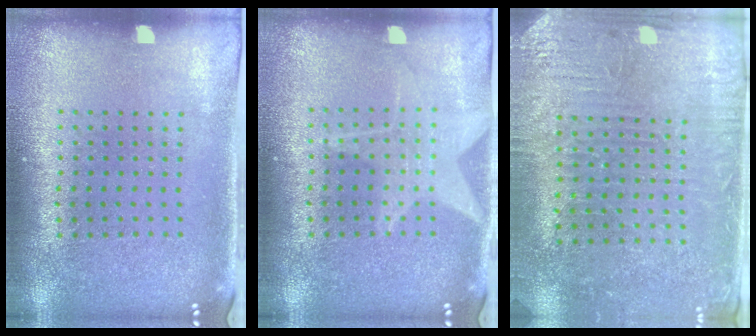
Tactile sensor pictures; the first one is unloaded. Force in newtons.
{"total": 1.9, "press": 1.9, "slide": 0.2}
{"total": 3.1, "press": 3.0, "slide": 0.7}